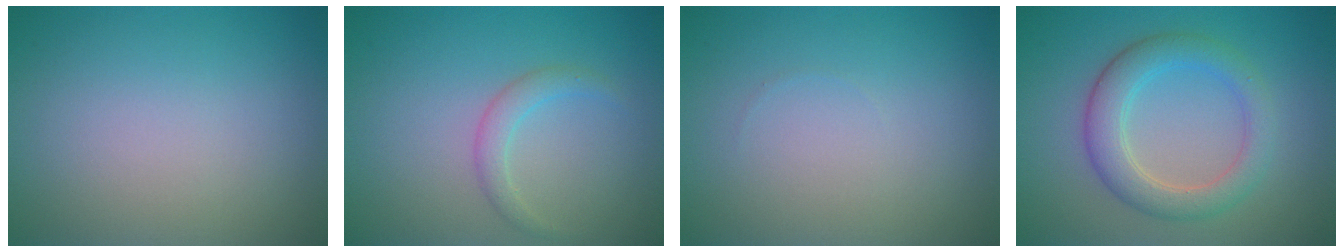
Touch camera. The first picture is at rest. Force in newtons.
{"total": 1.6, "press": 1.6, "slide": 0.1}
{"total": 0.0}
{"total": 4.4, "press": 4.4, "slide": 0.1}